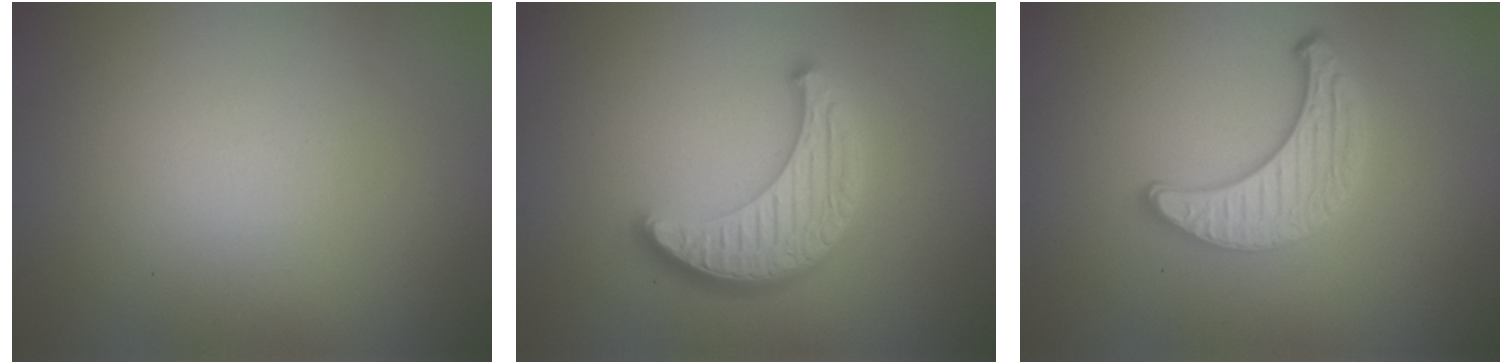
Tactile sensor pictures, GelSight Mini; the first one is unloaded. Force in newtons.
{"total": 4.5, "press": 4.1, "slide": 1.9}
{"total": 3.6, "press": 3.1, "slide": 1.8}